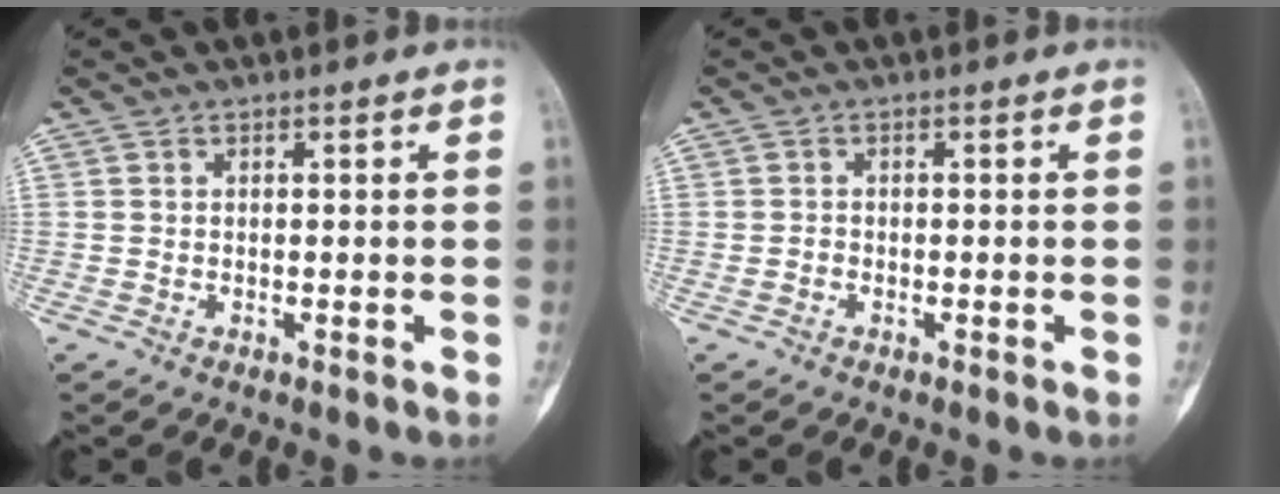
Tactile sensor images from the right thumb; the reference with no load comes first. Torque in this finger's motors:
{"motor_torque": [0.25, 0.03, 0.16, -0.03, 0.01]}